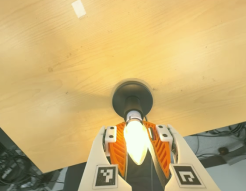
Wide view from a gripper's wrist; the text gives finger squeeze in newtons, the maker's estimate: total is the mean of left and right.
{"total": 24.5, "left": 30.3, "right": 18.7}